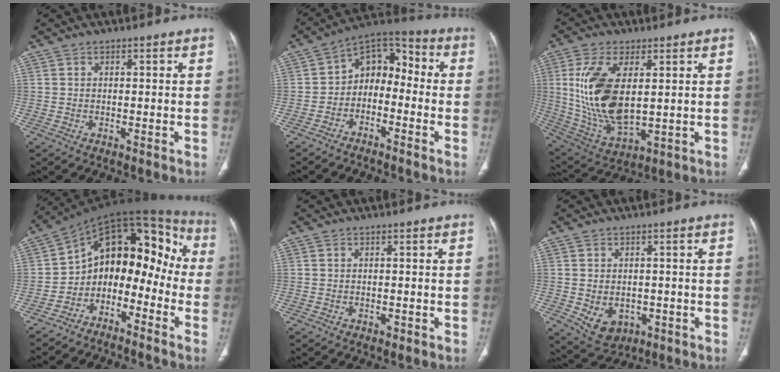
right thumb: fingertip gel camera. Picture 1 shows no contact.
{"total": 10.1, "force": [-2.8, 7.4, 6.3], "torque": [-0.063, 0.062, -0.066]}
{"total": 17.0, "force": [2.6, 8.4, 14.5], "torque": [-0.293, -0.018, 0.066]}
{"total": 15.6, "force": [-5.2, 10.5, 10.3], "torque": [-0.095, 0.122, -0.094]}
{"total": 0.6, "force": [-0.3, 0.4, 0.3], "torque": [-0.005, 0.001, -0.003]}
{"total": 6.8, "force": [-1.7, 5.2, 4.0], "torque": [-0.053, 0.006, -0.006]}